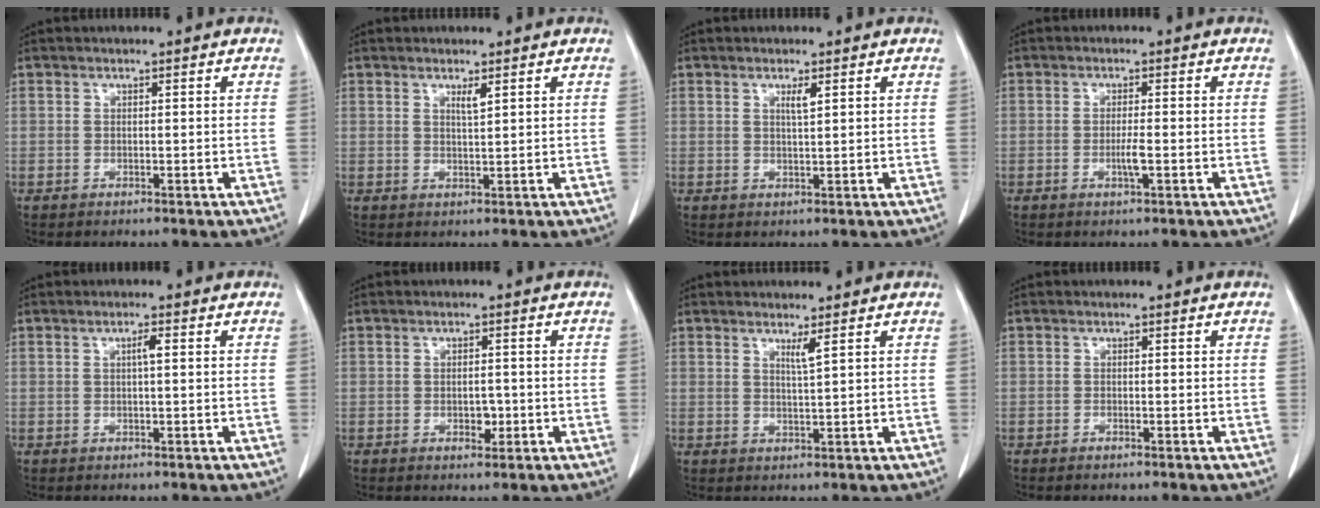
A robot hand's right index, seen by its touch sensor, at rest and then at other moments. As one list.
[{"total": 1.5, "force": [0.9, 0.0, 1.2], "torque": [-0.023, -0.006, 0.016]}, {"total": 1.6, "force": [0.8, 0.0, 1.4], "torque": [-0.027, -0.003, 0.014]}, {"total": 2.2, "force": [-0.7, 0.0, 2.1], "torque": [-0.042, -0.003, -0.012]}, {"total": 1.4, "force": [0.3, 0.1, 1.3], "torque": [-0.026, 0.003, 0.003]}, {"total": 2.3, "force": [-0.6, 1.3, 1.8], "torque": [-0.027, 0.002, -0.004]}, {"total": 1.7, "force": [1.1, -0.5, 1.2], "torque": [-0.026, -0.013, 0.022]}, {"total": 0.5, "force": [-0.4, 0.1, 0.3], "torque": [-0.007, -0.001, -0.003]}]